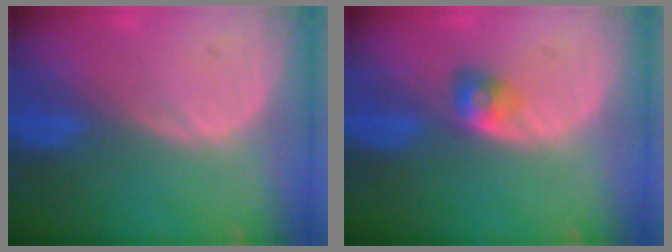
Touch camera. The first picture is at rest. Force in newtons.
{"total": 2.9, "press": 2.4, "slide": 1.5}